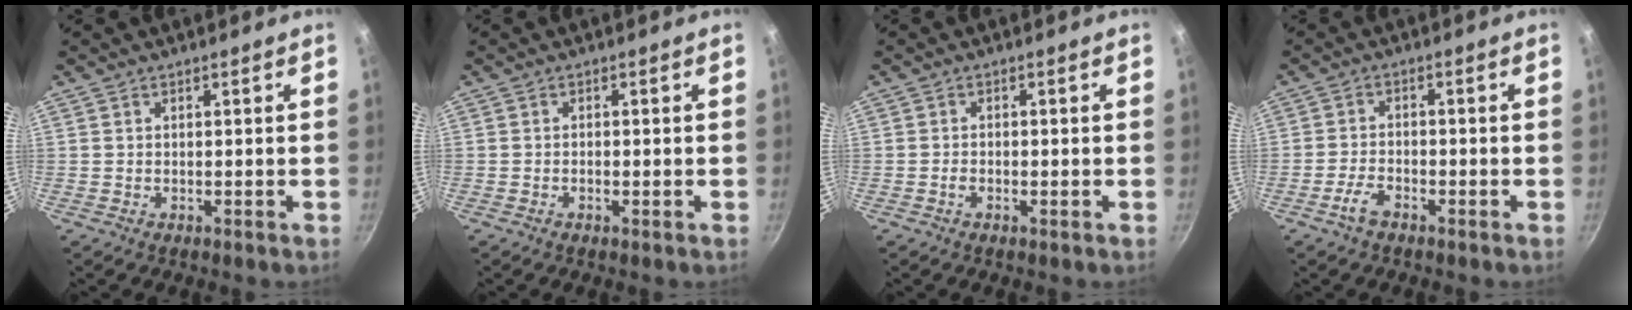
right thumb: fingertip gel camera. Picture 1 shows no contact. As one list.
[{"total": 1.0, "force": [-0.3, 0.2, 1.0], "torque": [-0.023, 0.001, -0.007]}, {"total": 1.2, "force": [-0.5, 0.3, 1.1], "torque": [-0.031, 0.003, -0.014]}, {"total": 3.6, "force": [-2.4, 1.4, 2.3], "torque": [-0.051, 0.018, -0.047]}]